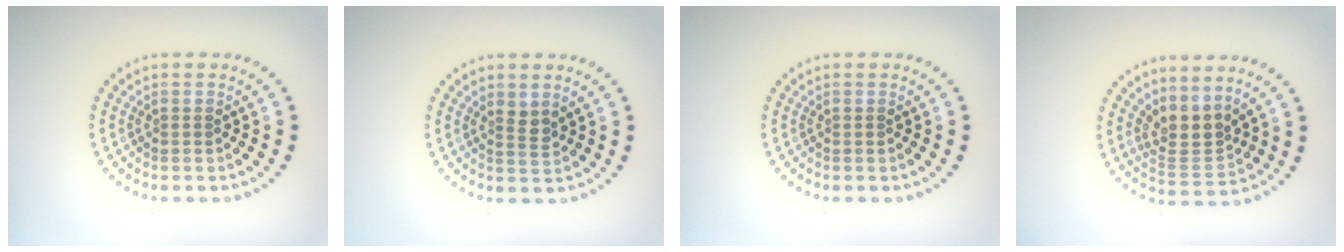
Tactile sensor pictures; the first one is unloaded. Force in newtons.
{"total": 1.3, "press": 1.0, "slide": 0.8}
{"total": 0.0}
{"total": 3.0, "press": 2.1, "slide": 2.1}